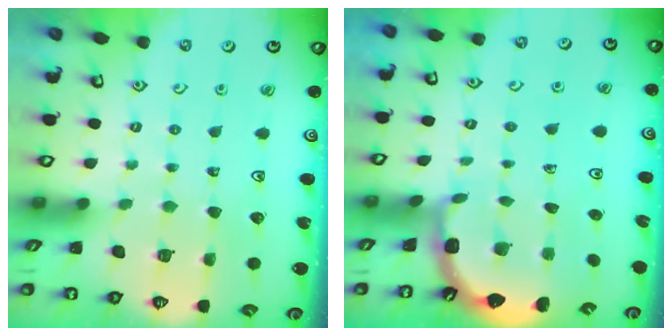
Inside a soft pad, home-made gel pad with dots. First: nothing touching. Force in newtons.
{"total": 2.0, "press": 2.0, "slide": 0.2}